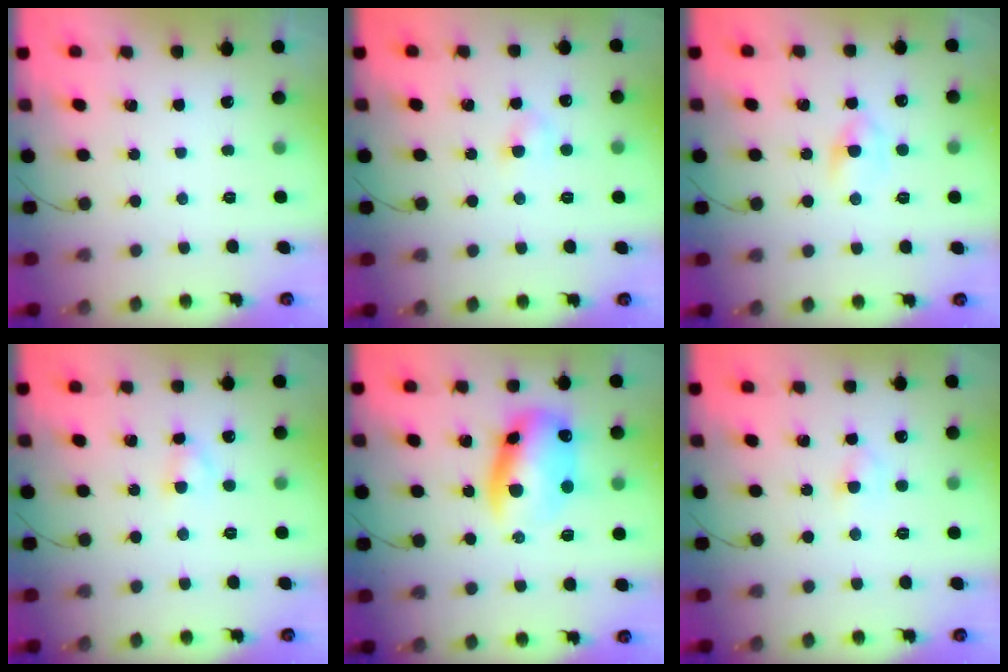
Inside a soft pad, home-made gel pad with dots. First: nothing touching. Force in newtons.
{"total": 2.9, "press": 2.8, "slide": 1.0}
{"total": 2.8, "press": 2.6, "slide": 1.2}
{"total": 2.6, "press": 2.3, "slide": 1.2}
{"total": 12.7, "press": 12.5, "slide": 2.5}
{"total": 3.2, "press": 3.0, "slide": 1.2}